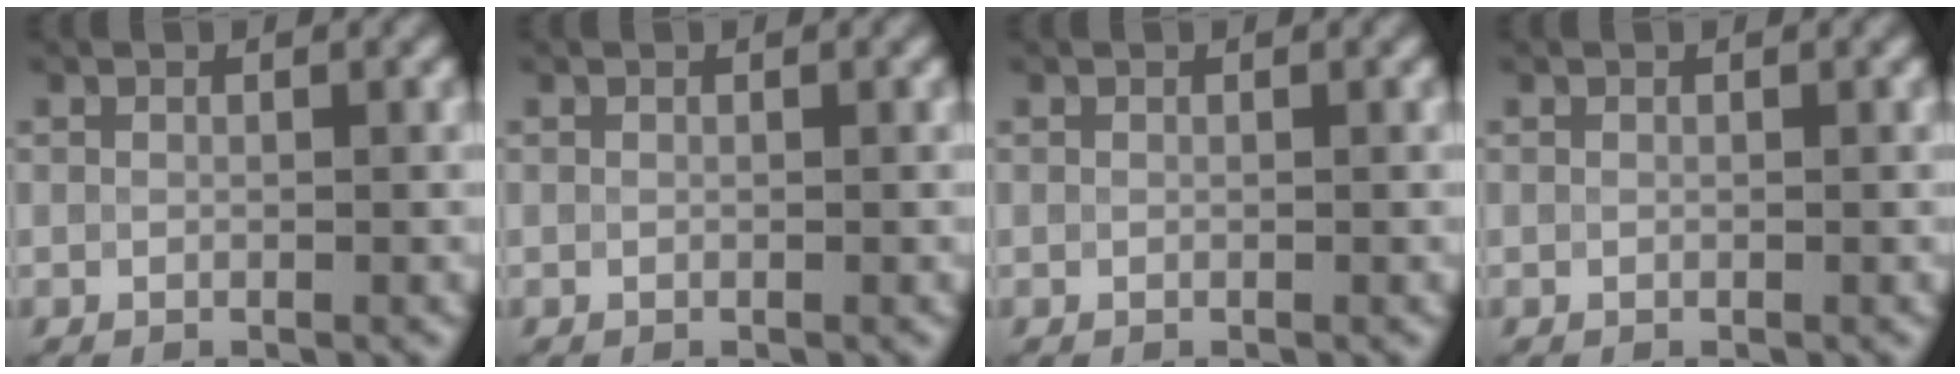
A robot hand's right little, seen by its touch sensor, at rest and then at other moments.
{"total": 0.0}
{"total": 0.0}
{"total": 0.0}